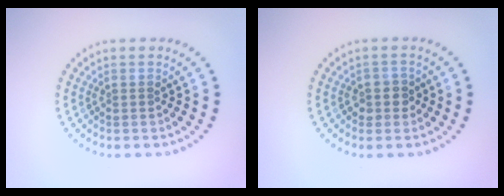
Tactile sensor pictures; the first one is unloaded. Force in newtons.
{"total": 1.7, "press": 1.5, "slide": 0.9}